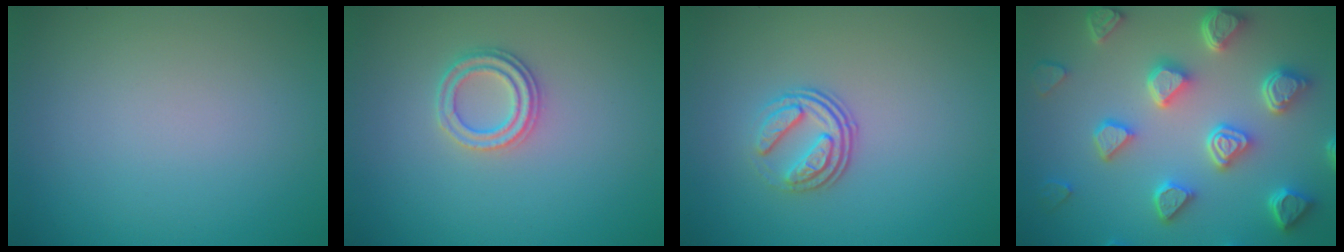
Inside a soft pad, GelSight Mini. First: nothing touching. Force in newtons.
{"total": 2.3, "press": 2.1, "slide": 0.8}
{"total": 3.3, "press": 2.3, "slide": 2.4}
{"total": 7.3, "press": 5.8, "slide": 4.4}